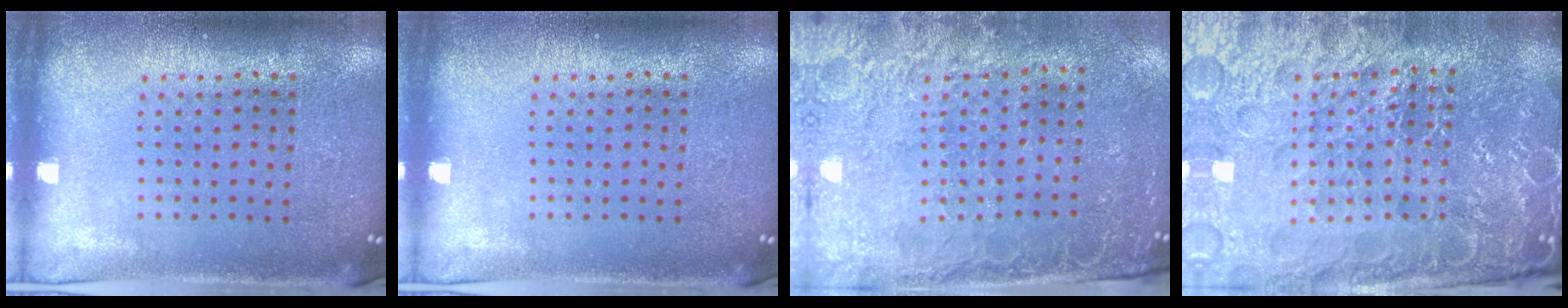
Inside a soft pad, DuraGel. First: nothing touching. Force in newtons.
{"total": 0.0}
{"total": 2.7, "press": 2.4, "slide": 1.2}
{"total": 5.6, "press": 5.2, "slide": 2.1}